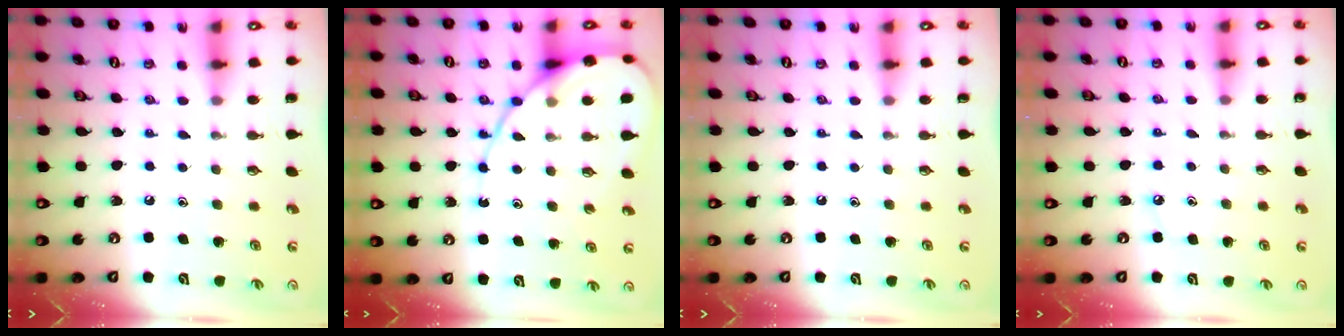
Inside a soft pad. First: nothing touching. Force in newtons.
{"total": 11.6, "press": 11.5, "slide": 1.2}
{"total": 0.0}
{"total": 2.7, "press": 2.7, "slide": 0.4}